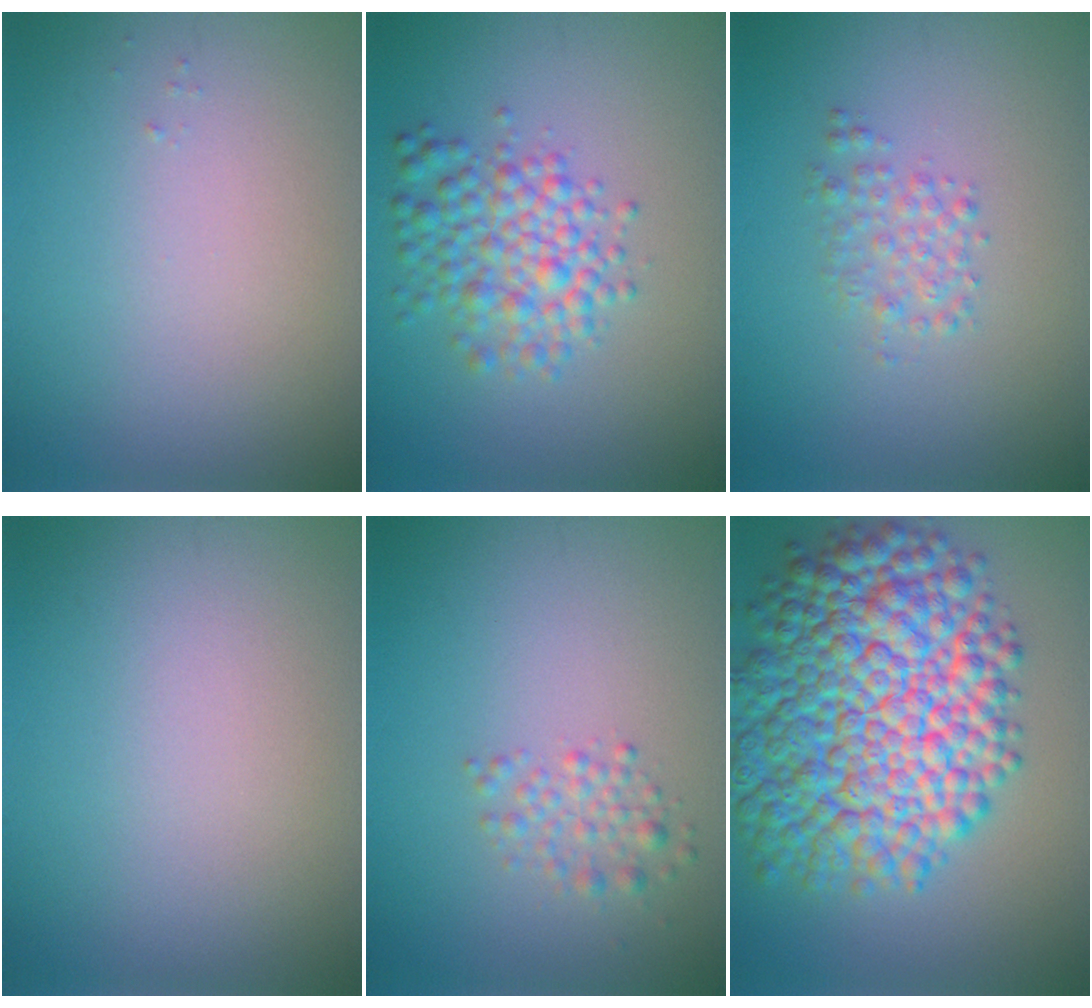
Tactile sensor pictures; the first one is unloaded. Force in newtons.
{"total": 4.5, "press": 4.5, "slide": 0.1}
{"total": 1.8, "press": 1.8, "slide": 0.0}
{"total": 0.0}
{"total": 1.7, "press": 1.7, "slide": 0.1}
{"total": 14.0, "press": 14.0, "slide": 0.2}